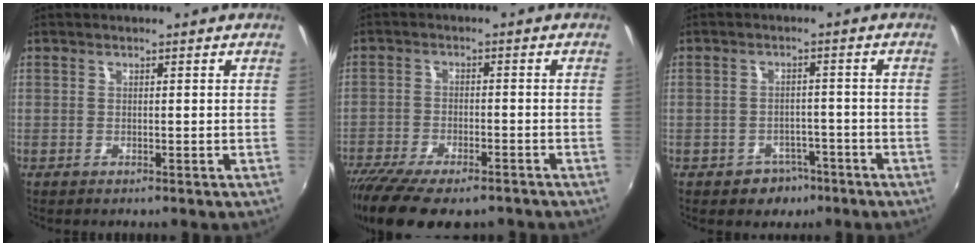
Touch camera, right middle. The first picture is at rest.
{"total": 16.5, "force": [-12.6, 5.3, 9.1], "torque": [-0.197, -0.060, -0.202]}
{"total": 5.2, "force": [-3.3, 3.9, 1.1], "torque": [-0.030, 0.011, -0.035]}